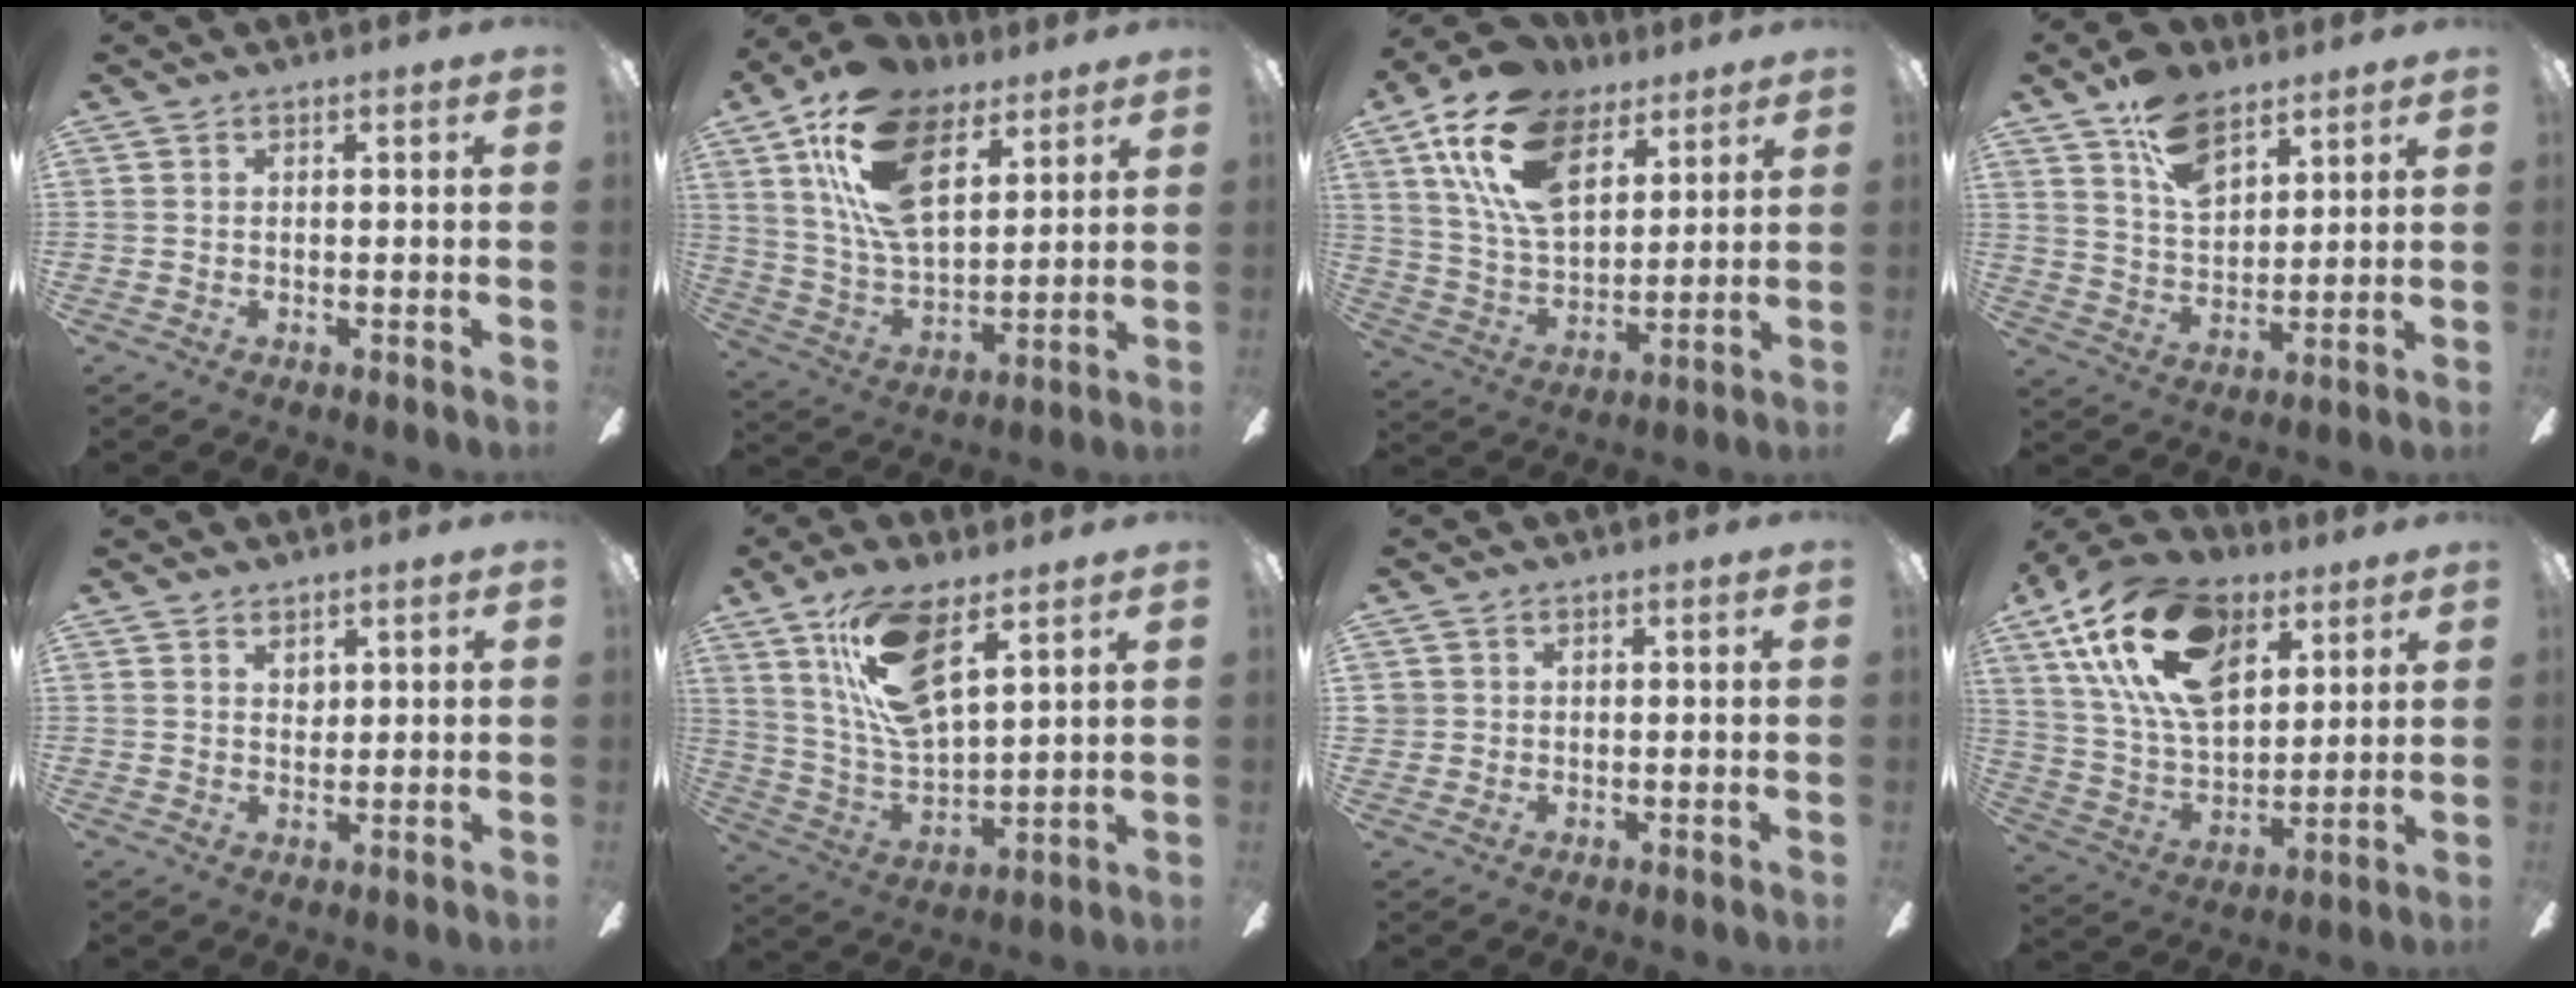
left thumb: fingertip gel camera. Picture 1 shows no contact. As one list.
[{"total": 21.3, "force": [11.6, 11.3, 13.8], "torque": [-0.295, -0.040, 0.208]}, {"total": 19.5, "force": [11.0, 11.0, 11.8], "torque": [-0.239, -0.035, 0.202]}, {"total": 12.3, "force": [7.8, 7.0, 6.4], "torque": [-0.106, -0.030, 0.144]}, {"total": 2.3, "force": [1.6, 1.5, 0.8], "torque": [0.000, -0.005, 0.027]}, {"total": 16.6, "force": [9.9, 6.4, 11.6], "torque": [-0.235, -0.024, 0.176]}, {"total": 1.9, "force": [0.4, 1.8, 0.4], "torque": [0.001, 0.001, 0.006]}, {"total": 23.1, "force": [11.7, 13.3, 14.8], "torque": [-0.289, -0.035, 0.211]}]